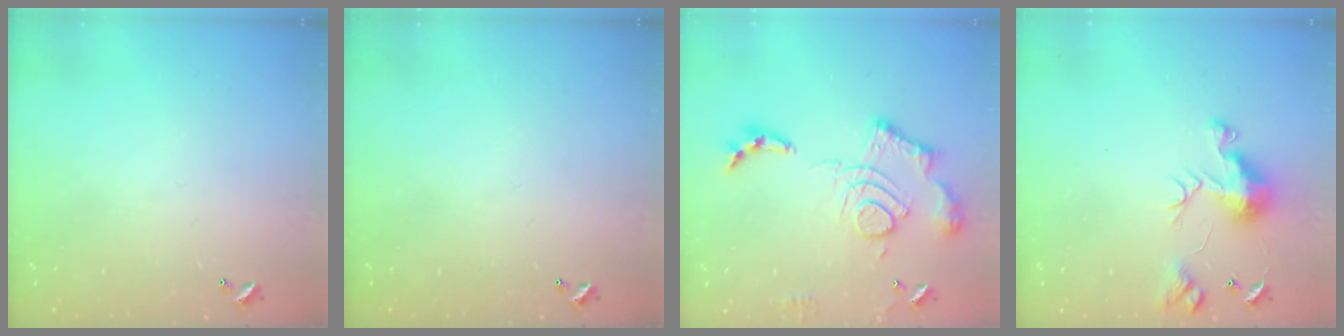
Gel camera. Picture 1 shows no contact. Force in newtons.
{"total": 0.0}
{"total": 16.5, "press": 16.4, "slide": 1.7}
{"total": 10.0, "press": 9.9, "slide": 1.6}